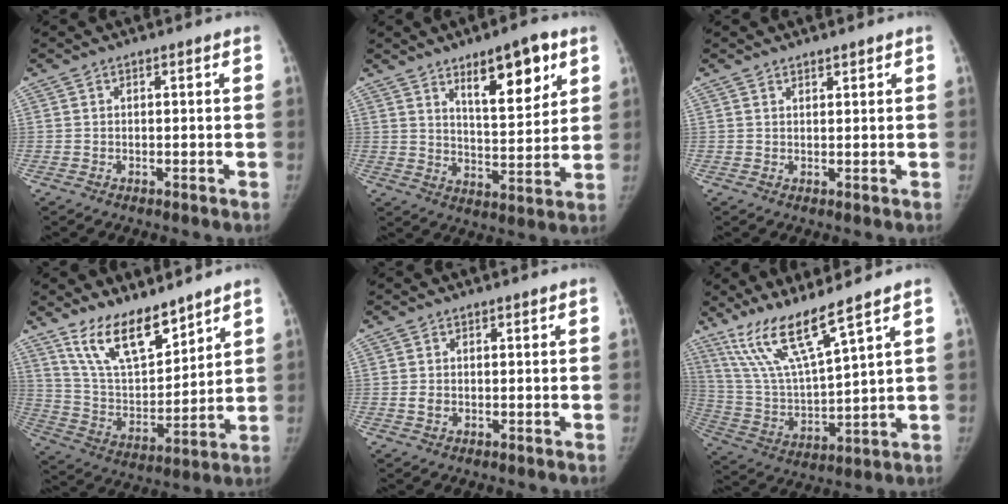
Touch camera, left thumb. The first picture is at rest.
{"total": 13.0, "force": [7.1, 4.6, 9.9], "torque": [-0.118, -0.043, 0.114]}
{"total": 1.0, "force": [1.0, 0.3, 0.2], "torque": [0.005, -0.007, 0.016]}
{"total": 14.6, "force": [11.0, 5.5, 7.8], "torque": [-0.104, -0.070, 0.216]}
{"total": 1.3, "force": [-0.1, 1.1, 0.8], "torque": [-0.012, -0.001, 0.001]}
{"total": 13.5, "force": [9.8, 0.8, 9.3], "torque": [-0.177, -0.055, 0.207]}